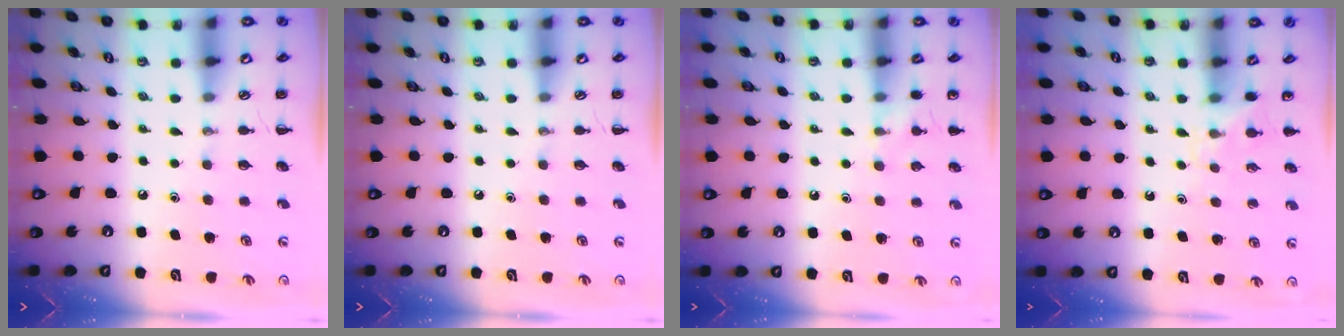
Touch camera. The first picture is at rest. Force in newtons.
{"total": 0.0}
{"total": 5.6, "press": 5.3, "slide": 1.7}
{"total": 4.1, "press": 3.8, "slide": 1.7}